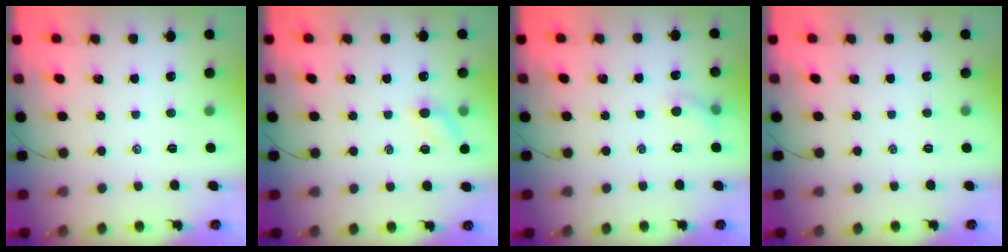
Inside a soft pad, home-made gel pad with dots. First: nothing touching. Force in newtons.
{"total": 6.8, "press": 6.6, "slide": 1.5}
{"total": 4.4, "press": 4.2, "slide": 1.2}
{"total": 0.0}